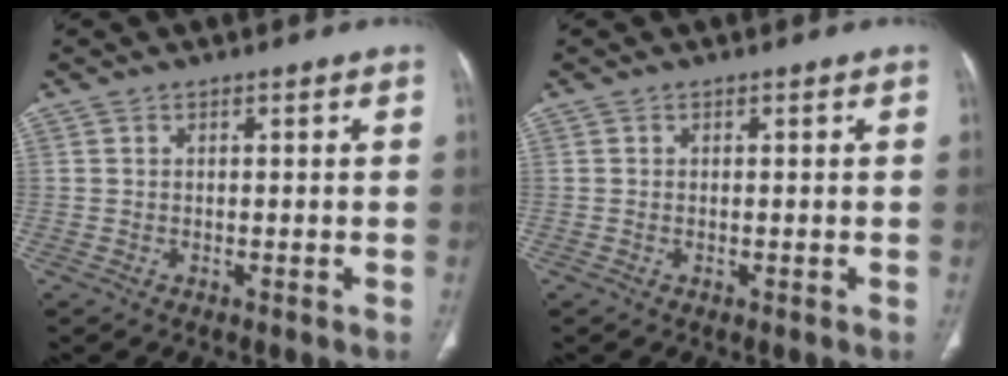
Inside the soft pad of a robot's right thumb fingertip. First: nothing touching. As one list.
[{"total": 0.0}]